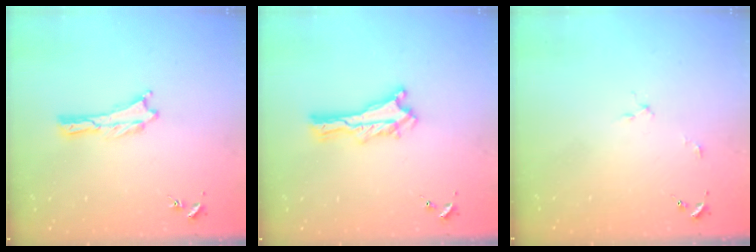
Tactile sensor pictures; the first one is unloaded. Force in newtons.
{"total": 1.2, "press": 1.2, "slide": 0.2}
{"total": 2.0, "press": 2.0, "slide": 0.1}